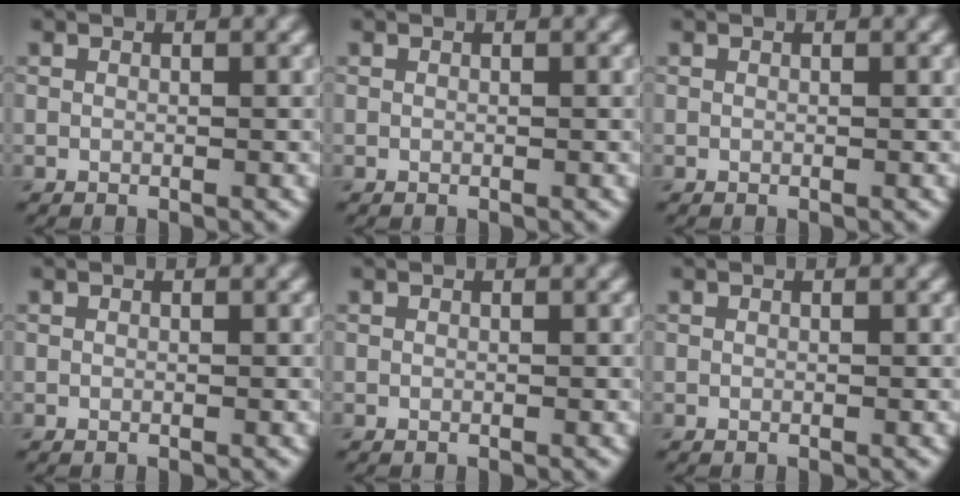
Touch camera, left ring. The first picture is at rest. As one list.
[{"total": 0.0}, {"total": 0.0}, {"total": 0.0}, {"total": 0.0}, {"total": 0.0}]